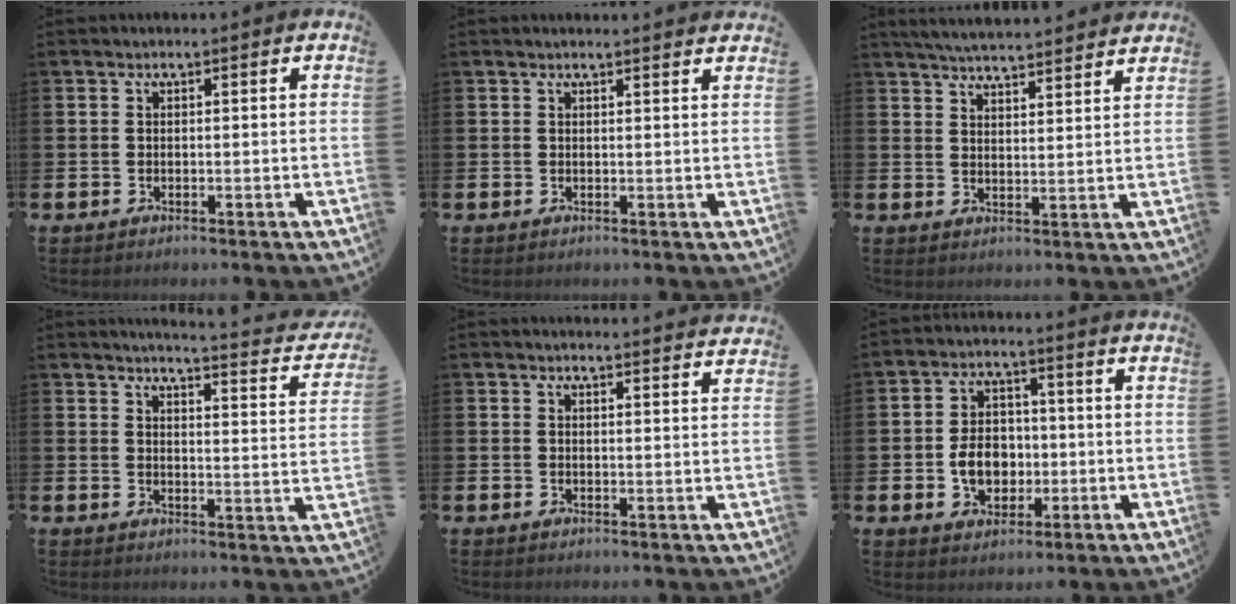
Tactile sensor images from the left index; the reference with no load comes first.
{"total": 1.1, "force": [1.0, -0.1, 0.0], "torque": [0.015, -0.009, 0.016]}
{"total": 5.2, "force": [5.2, 0.0, 0.6], "torque": [-0.016, -0.034, 0.091]}
{"total": 3.9, "force": [3.8, -0.1, 0.7], "torque": [-0.011, -0.040, 0.057]}
{"total": 2.4, "force": [2.3, -0.1, -0.2], "torque": [0.016, -0.021, 0.039]}
{"total": 5.9, "force": [-0.9, 4.7, 3.4], "torque": [-0.050, 0.006, -0.024]}